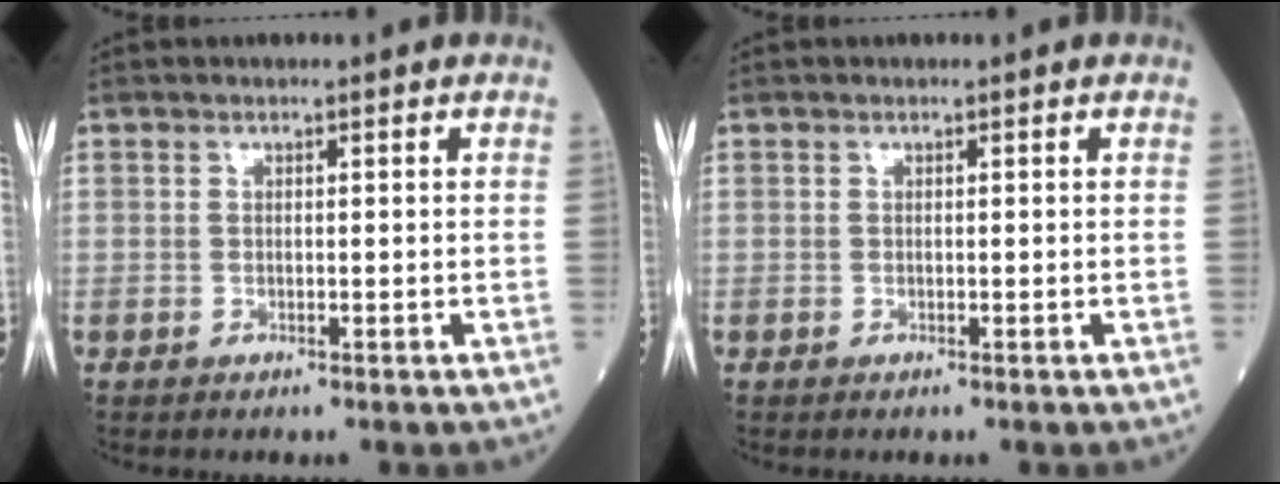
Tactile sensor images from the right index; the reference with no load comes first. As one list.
[{"total": 0.0}]